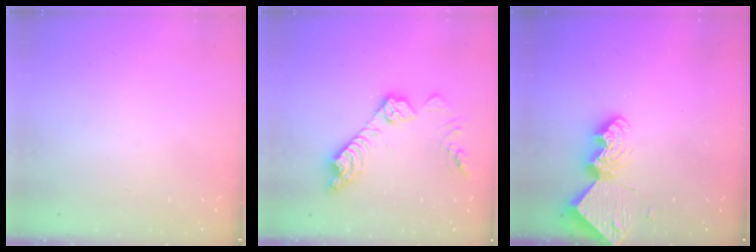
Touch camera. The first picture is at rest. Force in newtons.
{"total": 15.1, "press": 15.1, "slide": 0.8}
{"total": 11.5, "press": 11.4, "slide": 1.0}